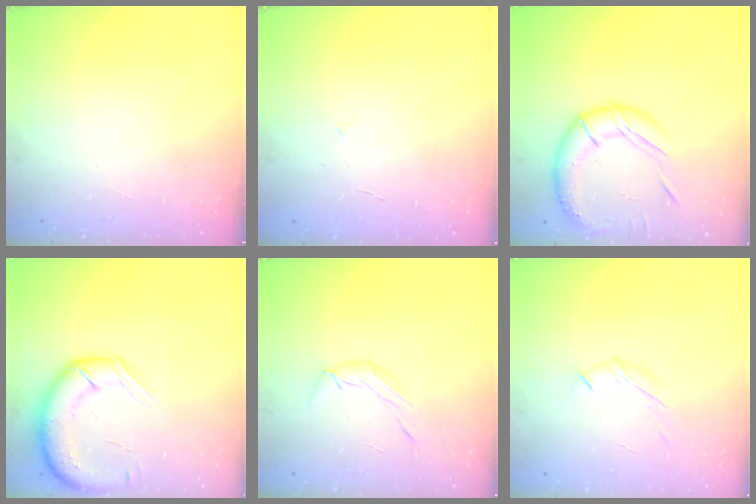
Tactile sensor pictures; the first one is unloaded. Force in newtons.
{"total": 3.6, "press": 3.5, "slide": 0.9}
{"total": 15.8, "press": 15.7, "slide": 1.7}
{"total": 14.4, "press": 14.0, "slide": 3.5}
{"total": 6.6, "press": 6.6, "slide": 0.6}
{"total": 7.1, "press": 7.0, "slide": 1.5}